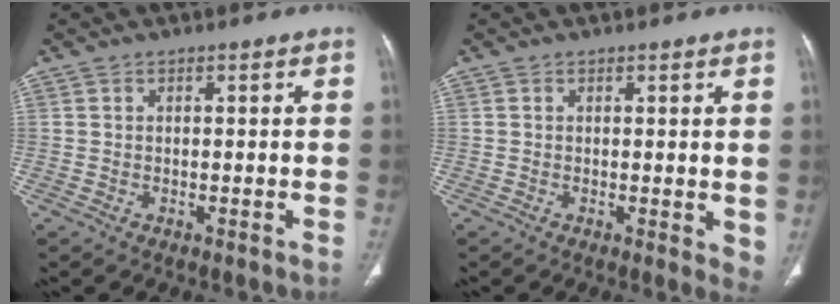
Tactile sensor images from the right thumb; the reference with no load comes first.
{"total": 3.5, "force": [0.2, 1.4, 3.2], "torque": [-0.039, -0.011, 0.003]}